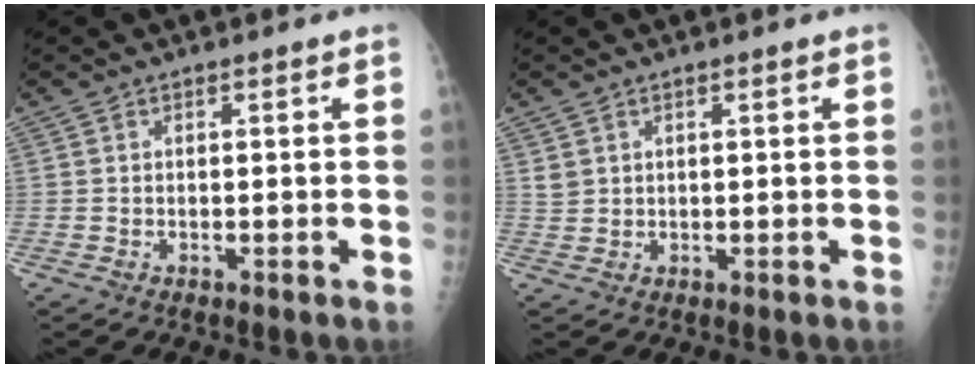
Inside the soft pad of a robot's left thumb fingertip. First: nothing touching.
{"total": 1.6, "force": [0.8, 1.3, 0.4], "torque": [0.006, -0.003, 0.015]}